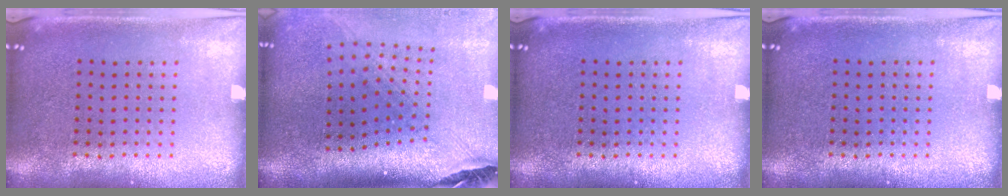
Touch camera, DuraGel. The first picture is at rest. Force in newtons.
{"total": 2.5, "press": 1.7, "slide": 1.8}
{"total": 0.0}
{"total": 0.0}